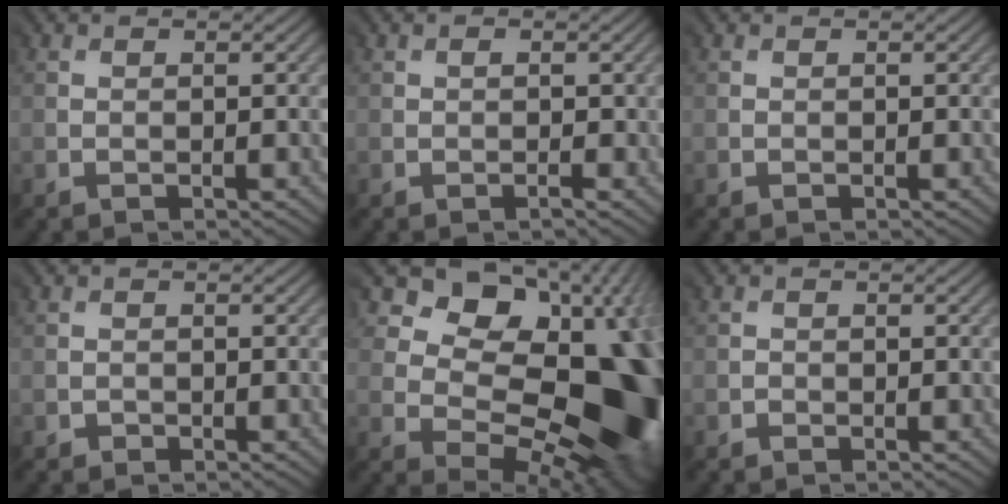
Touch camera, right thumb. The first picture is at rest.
{"total": 0.7, "force": [-0.2, 0.4, 0.6], "torque": [-0.012, -0.001, -0.002]}
{"total": 0.0}
{"total": 0.7, "force": [-0.4, 0.4, -0.4], "torque": [0.011, -0.001, -0.006]}
{"total": 14.4, "force": [3.3, 10.7, 9.1], "torque": [-0.088, 0.002, 0.068]}
{"total": 0.5, "force": [-0.3, 0.4, -0.1], "torque": [0.002, -0.001, -0.006]}